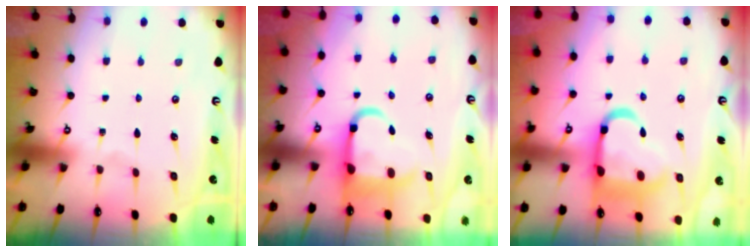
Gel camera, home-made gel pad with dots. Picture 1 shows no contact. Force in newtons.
{"total": 8.1, "press": 7.9, "slide": 1.6}
{"total": 16.1, "press": 16.0, "slide": 1.9}